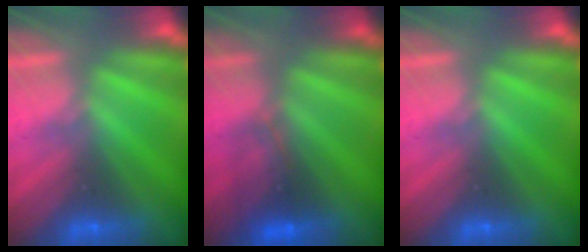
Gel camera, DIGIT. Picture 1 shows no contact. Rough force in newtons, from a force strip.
{"total": 4.4}
{"total": 0.0}